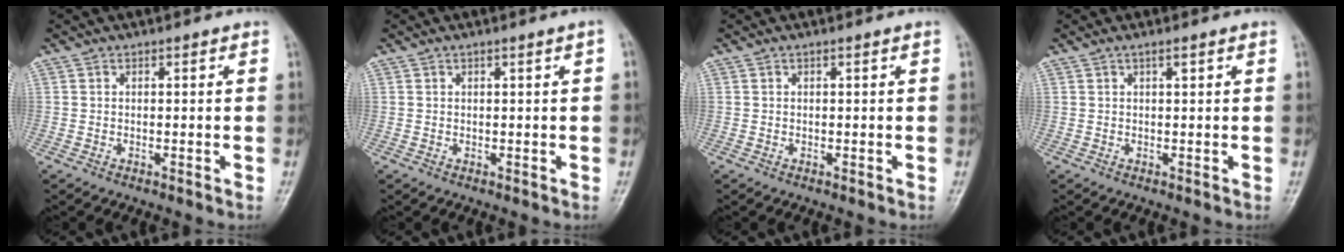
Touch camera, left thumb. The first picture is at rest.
{"total": 0.9, "force": [0.3, -0.1, 0.8], "torque": [-0.013, 0.005, 0.006]}
{"total": 0.0}
{"total": 1.1, "force": [0.6, 0.1, 0.9], "torque": [-0.019, 0.006, 0.011]}